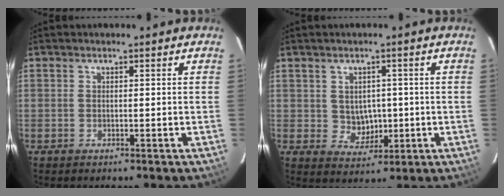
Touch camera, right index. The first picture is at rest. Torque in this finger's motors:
{"motor_torque": [0.00, 0.00, 0.03, 0.00]}